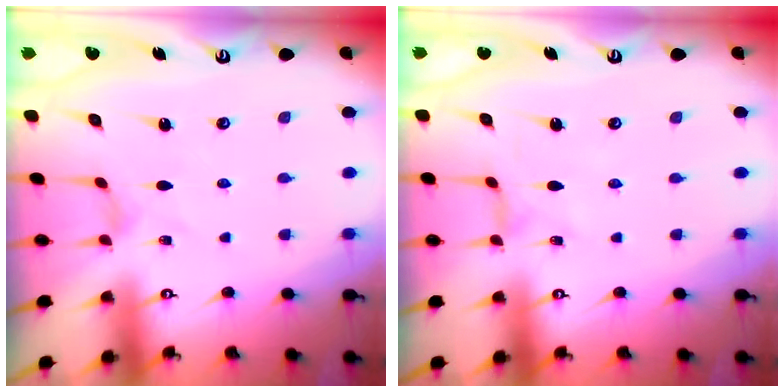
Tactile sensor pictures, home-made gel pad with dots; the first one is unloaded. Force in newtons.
{"total": 0.0}